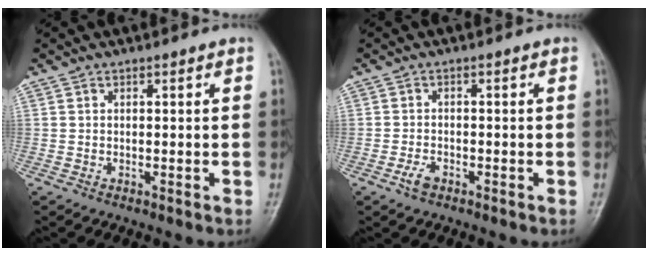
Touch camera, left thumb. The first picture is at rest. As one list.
[{"total": 2.3, "force": [-1.4, 1.2, 1.4], "torque": [-0.031, 0.007, -0.026]}]